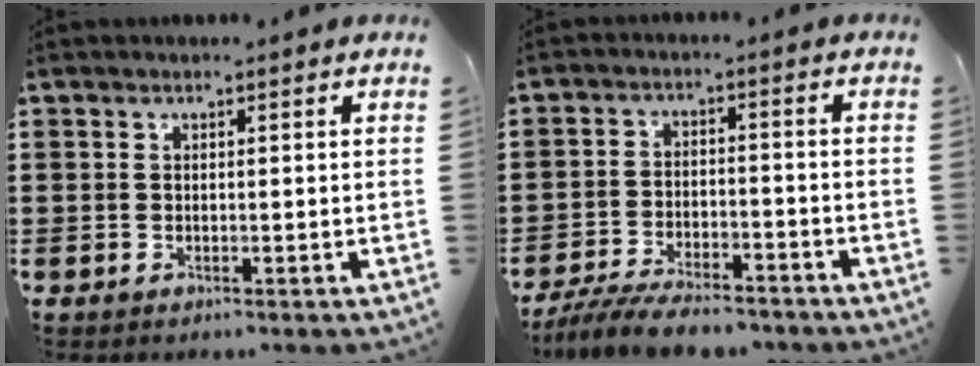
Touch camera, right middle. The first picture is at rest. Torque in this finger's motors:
{"motor_torque": [2.14, 0.00, 0.22, 0.10]}